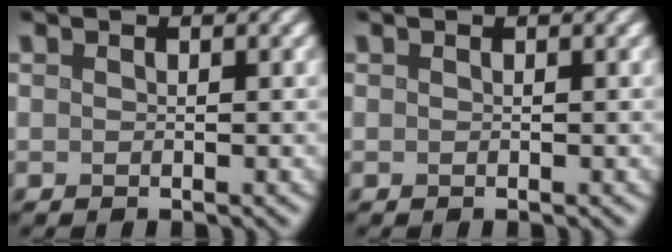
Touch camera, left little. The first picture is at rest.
{"total": 0.0}